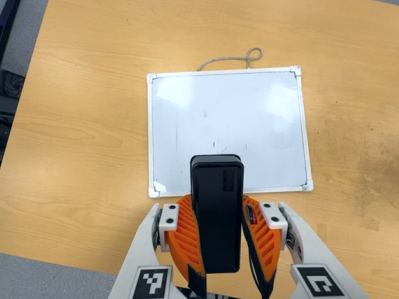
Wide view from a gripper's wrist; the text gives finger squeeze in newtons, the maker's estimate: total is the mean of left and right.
{"total": 9.6, "left": 8.7, "right": 10.5}